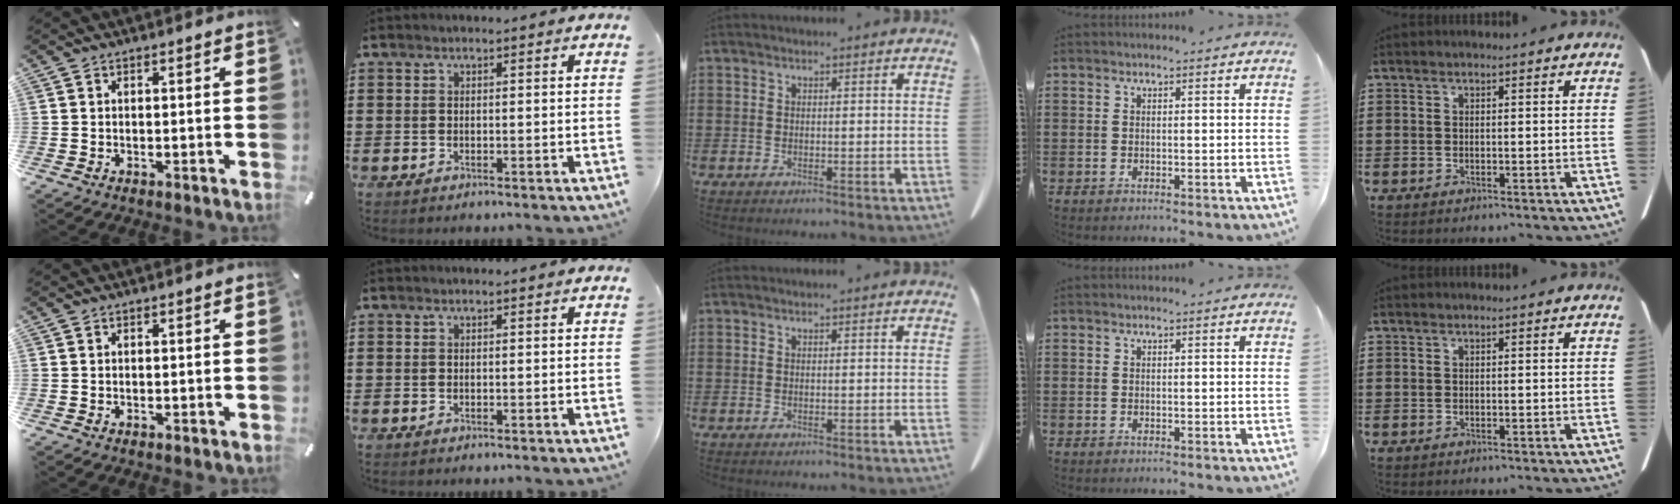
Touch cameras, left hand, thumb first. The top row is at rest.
{}